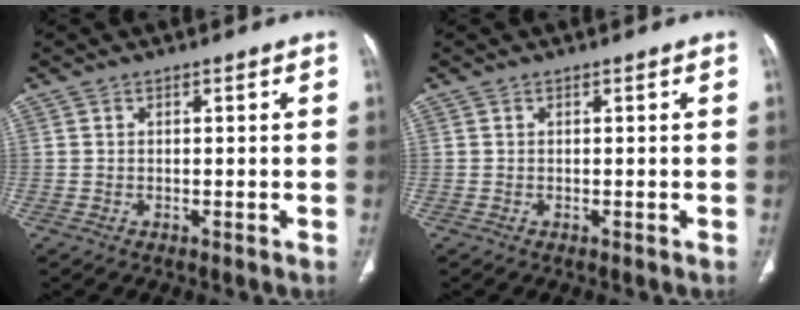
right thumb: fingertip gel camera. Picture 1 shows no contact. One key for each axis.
{"total": 0.0}